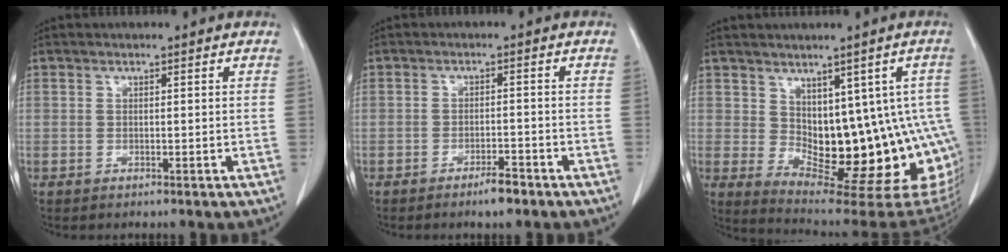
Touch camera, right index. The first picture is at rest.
{"total": 3.1, "force": [-2.4, 0.6, 1.9], "torque": [-0.033, 0.000, -0.037]}
{"total": 16.7, "force": [-1.1, 8.5, 14.3], "torque": [-0.135, 0.005, 0.010]}